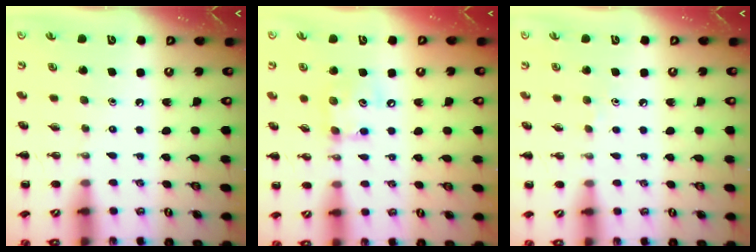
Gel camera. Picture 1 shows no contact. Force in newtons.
{"total": 8.9, "press": 8.8, "slide": 1.0}
{"total": 3.1, "press": 2.9, "slide": 1.1}